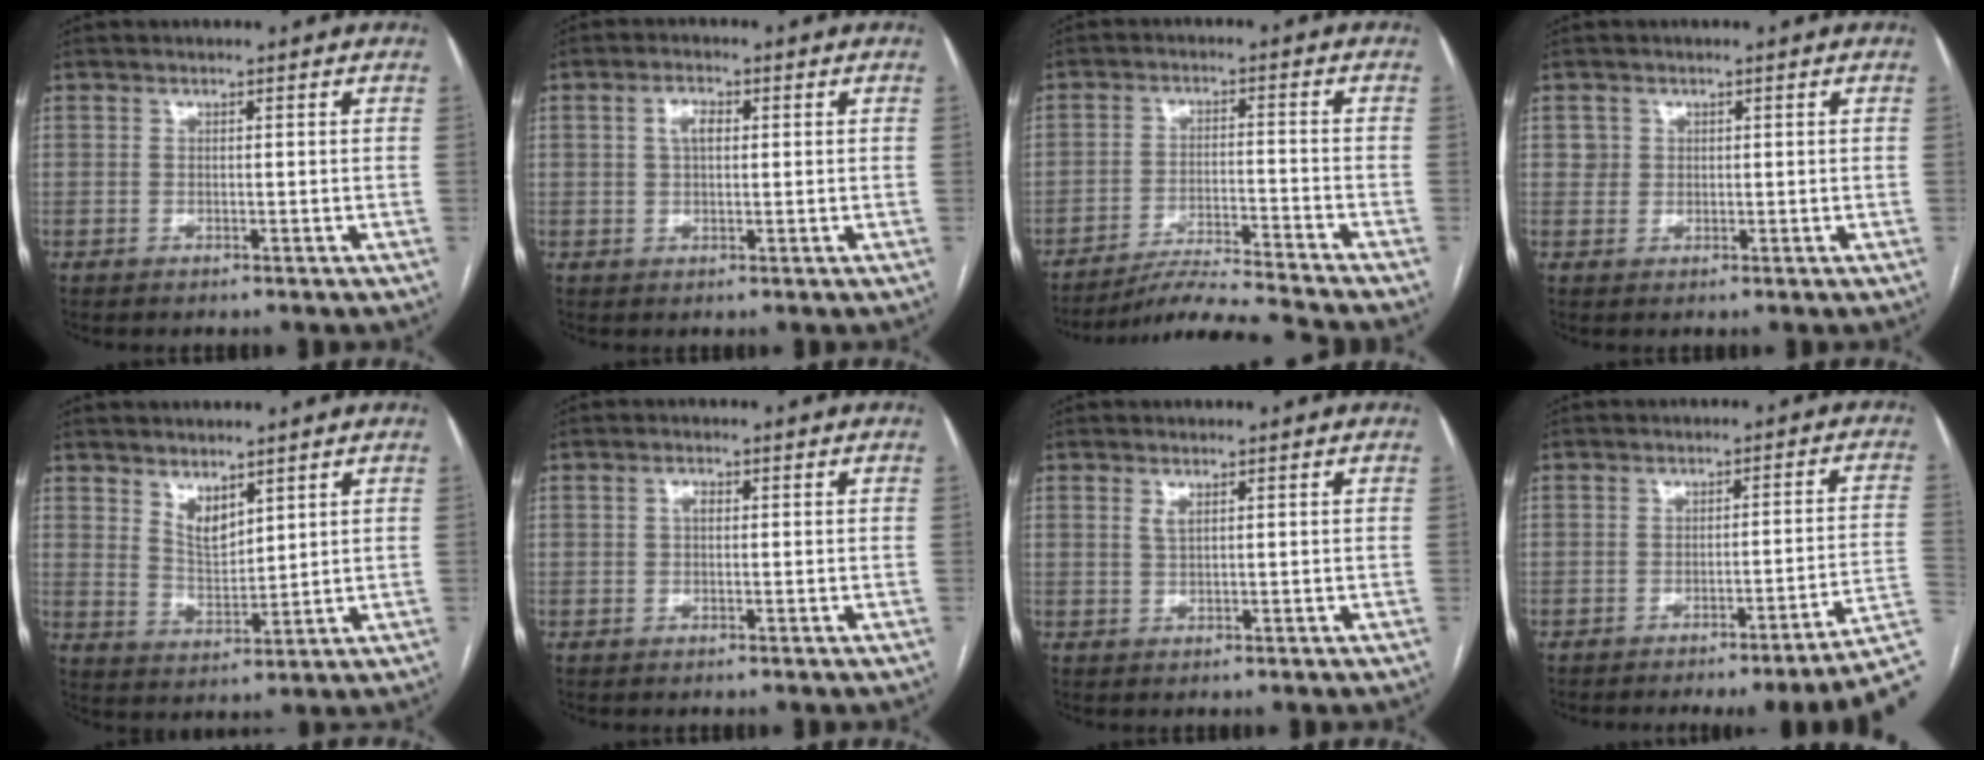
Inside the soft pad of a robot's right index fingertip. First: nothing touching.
{"total": 3.1, "force": [0.8, 1.6, 2.5], "torque": [-0.050, 0.010, 0.014]}
{"total": 10.7, "force": [-10.0, -3.0, 2.4], "torque": [-0.027, -0.012, -0.175]}
{"total": 1.6, "force": [0.5, 1.5, 0.0], "torque": [0.013, 0.003, 0.004]}
{"total": 4.6, "force": [3.2, 1.9, 2.8], "torque": [-0.055, -0.008, 0.069]}
{"total": 1.3, "force": [0.2, 0.8, 1.0], "torque": [-0.018, 0.007, 0.001]}
{"total": 1.2, "force": [0.7, 0.3, 0.9], "torque": [-0.022, -0.002, 0.015]}
{"total": 11.3, "force": [-6.5, -0.9, 9.2], "torque": [-0.085, 0.012, -0.087]}